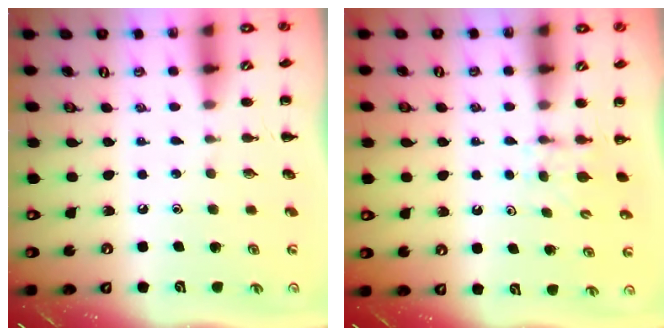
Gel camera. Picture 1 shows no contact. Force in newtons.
{"total": 3.5, "press": 3.2, "slide": 1.4}